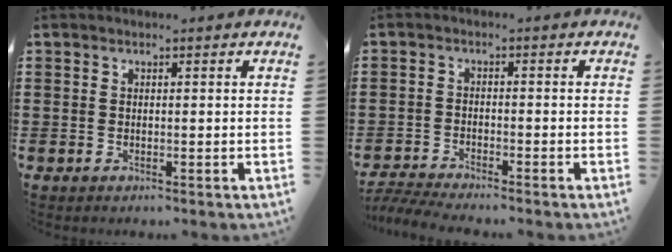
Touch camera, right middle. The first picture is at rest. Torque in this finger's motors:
{"motor_torque": [2.14, 0.00, 0.01, 0.02]}